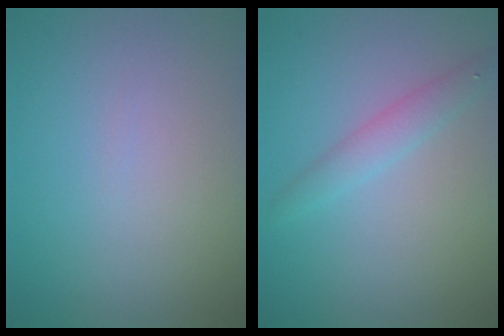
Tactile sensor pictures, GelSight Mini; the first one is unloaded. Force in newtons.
{"total": 1.9, "press": 1.9, "slide": 0.1}